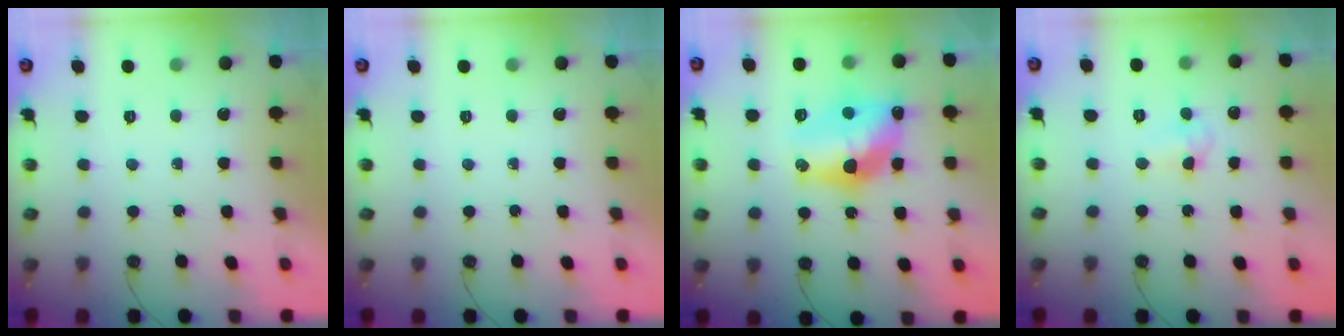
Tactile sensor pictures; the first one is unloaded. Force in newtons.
{"total": 0.0}
{"total": 14.6, "press": 14.5, "slide": 1.4}
{"total": 3.2, "press": 3.2, "slide": 0.5}